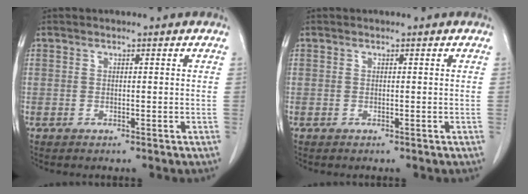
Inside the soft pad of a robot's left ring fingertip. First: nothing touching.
{"total": 0.0}